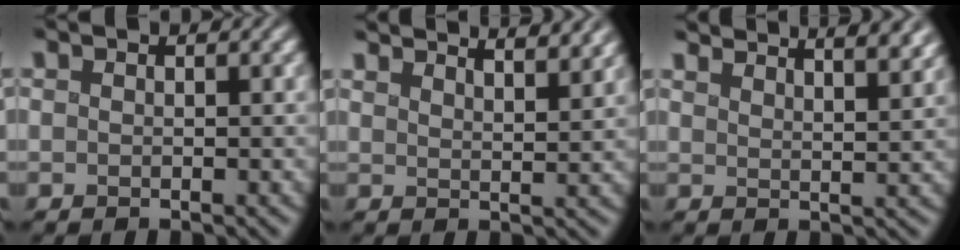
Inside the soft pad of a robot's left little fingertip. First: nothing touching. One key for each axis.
{"total": 7.8, "fx": 6.7, "fy": 1.9, "fz": 3.5, "tx": -0.019, "ty": 0.025, "tz": 0.054}
{"total": 9.0, "fx": 7.6, "fy": 2.2, "fz": 4.3, "tx": -0.030, "ty": 0.028, "tz": 0.066}